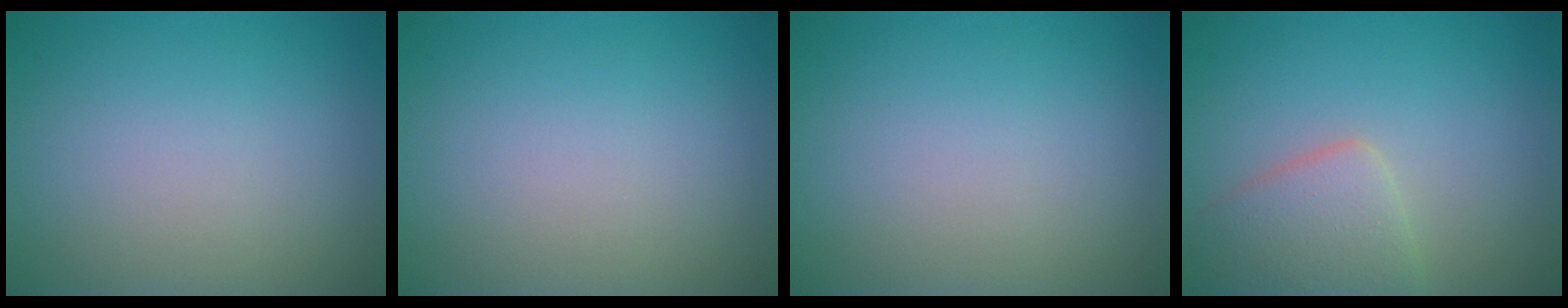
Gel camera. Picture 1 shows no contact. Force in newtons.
{"total": 0.0}
{"total": 0.0}
{"total": 3.6, "press": 3.6, "slide": 0.2}